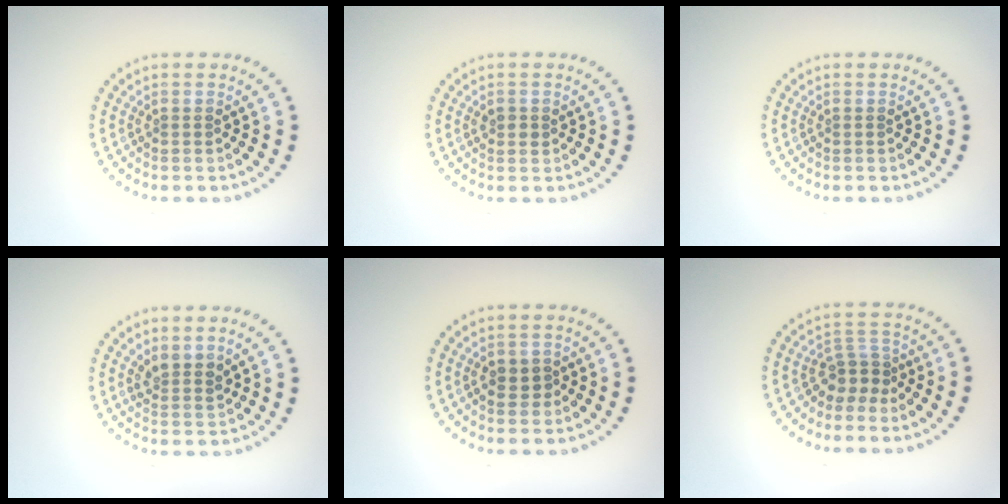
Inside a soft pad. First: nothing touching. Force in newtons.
{"total": 1.0, "press": 1.0, "slide": 0.2}
{"total": 0.0}
{"total": 2.1, "press": 1.7, "slide": 1.3}
{"total": 1.9, "press": 1.8, "slide": 0.4}
{"total": 2.5, "press": 1.8, "slide": 1.7}